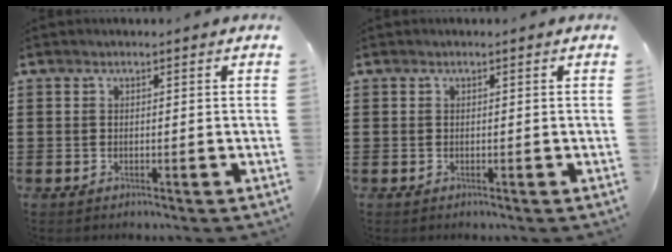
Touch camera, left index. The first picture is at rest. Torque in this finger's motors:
{"motor_torque": [-0.01, 0.00, 0.00, 0.00]}